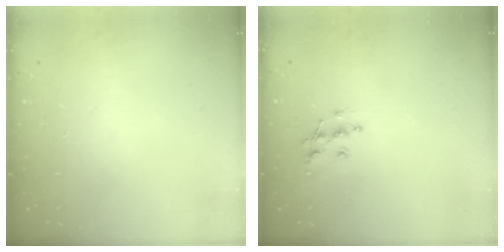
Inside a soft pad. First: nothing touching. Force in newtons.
{"total": 7.8, "press": 7.7, "slide": 0.5}